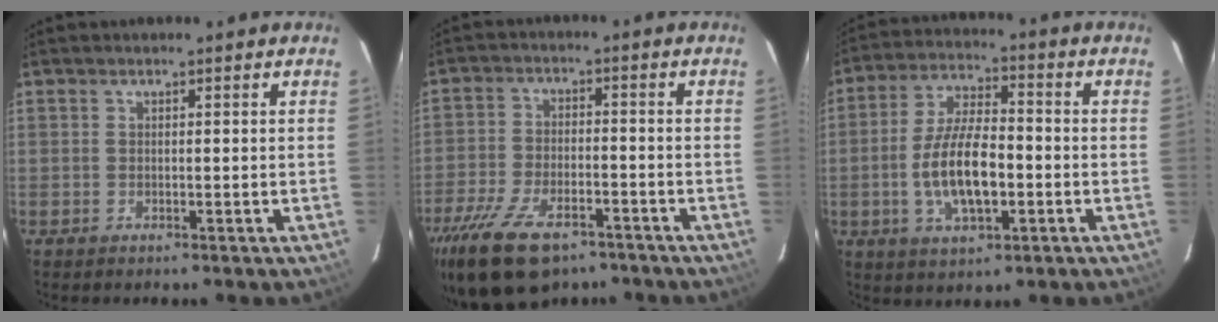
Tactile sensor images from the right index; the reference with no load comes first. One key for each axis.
{"total": 15.4, "fx": -10.6, "fy": 7.2, "fz": 8.7, "tx": -0.197, "ty": -0.024, "tz": -0.183}
{"total": 12.1, "fx": -2.7, "fy": 4.7, "fz": 10.8, "tx": -0.216, "ty": 0.002, "tz": -0.044}